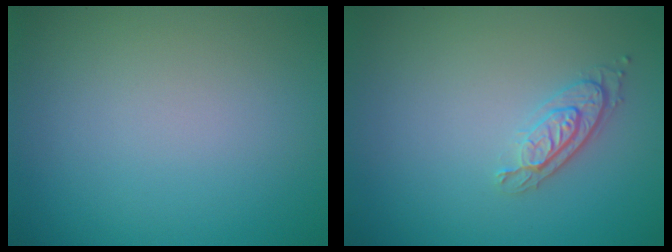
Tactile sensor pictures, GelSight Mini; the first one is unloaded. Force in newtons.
{"total": 2.1, "press": 1.8, "slide": 1.1}